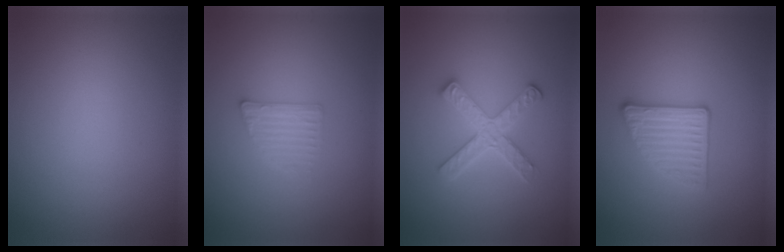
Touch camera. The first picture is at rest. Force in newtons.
{"total": 1.9, "press": 1.9, "slide": 0.4}
{"total": 2.9, "press": 2.9, "slide": 0.5}
{"total": 3.4, "press": 3.0, "slide": 1.6}